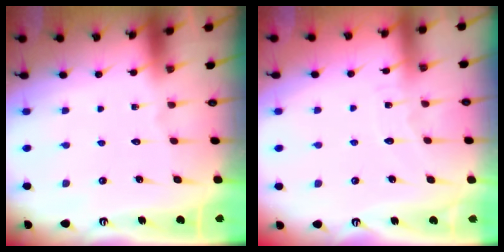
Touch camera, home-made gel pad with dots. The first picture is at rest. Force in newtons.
{"total": 3.2, "press": 3.2, "slide": 0.4}